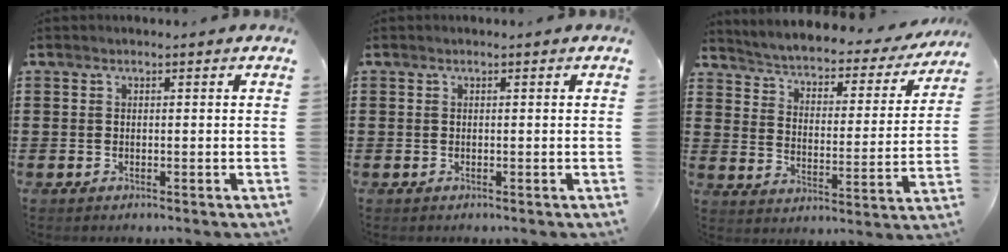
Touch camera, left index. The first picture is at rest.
{"total": 0.0}
{"total": 2.9, "force": [2.6, 0.3, 1.2], "torque": [-0.041, -0.027, 0.033]}